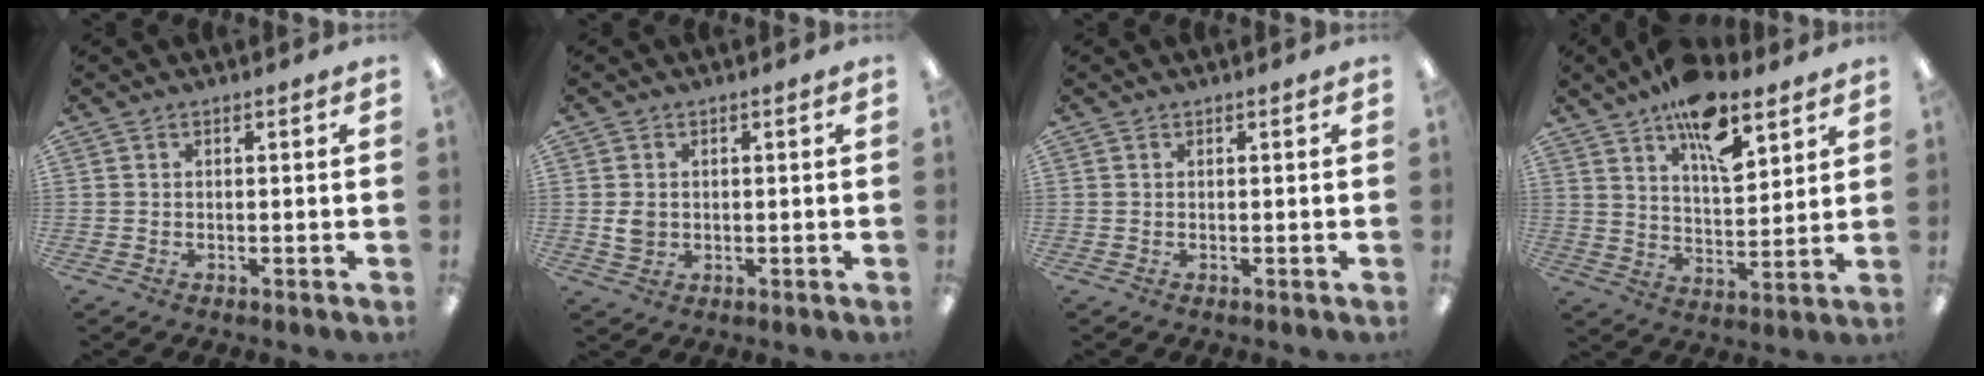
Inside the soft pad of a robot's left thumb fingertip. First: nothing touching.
{"total": 3.0, "force": [0.2, 2.6, 1.5], "torque": [-0.021, 0.002, 0.003]}
{"total": 0.0}
{"total": 15.1, "force": [9.3, 6.8, 9.8], "torque": [-0.142, -0.044, 0.159]}